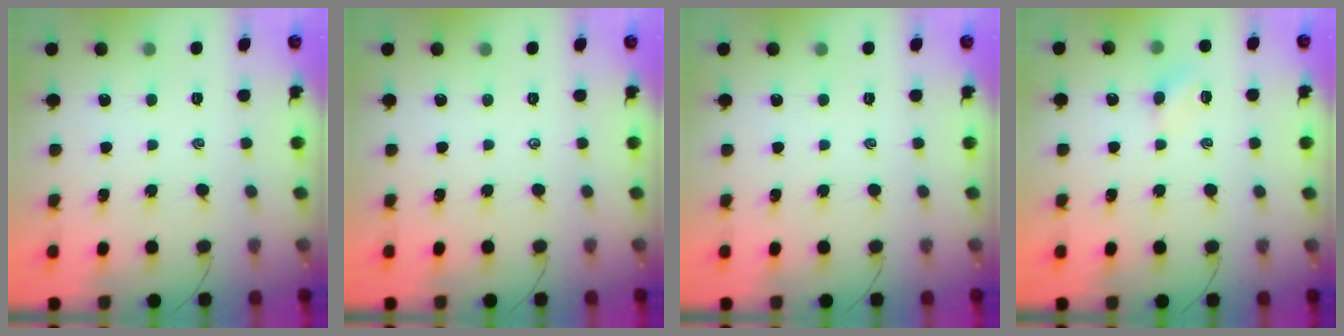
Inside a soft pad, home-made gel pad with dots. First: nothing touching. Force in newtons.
{"total": 0.0}
{"total": 0.0}
{"total": 3.7, "press": 3.5, "slide": 1.2}